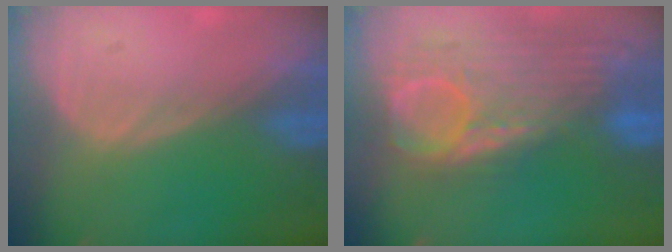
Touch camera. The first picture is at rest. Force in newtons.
{"total": 12.5, "press": 10.6, "slide": 6.6}